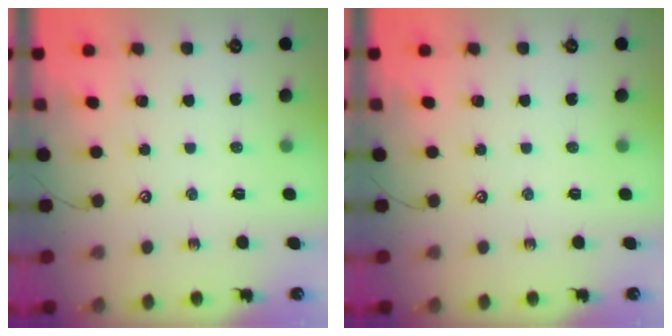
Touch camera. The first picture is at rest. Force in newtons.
{"total": 0.0}